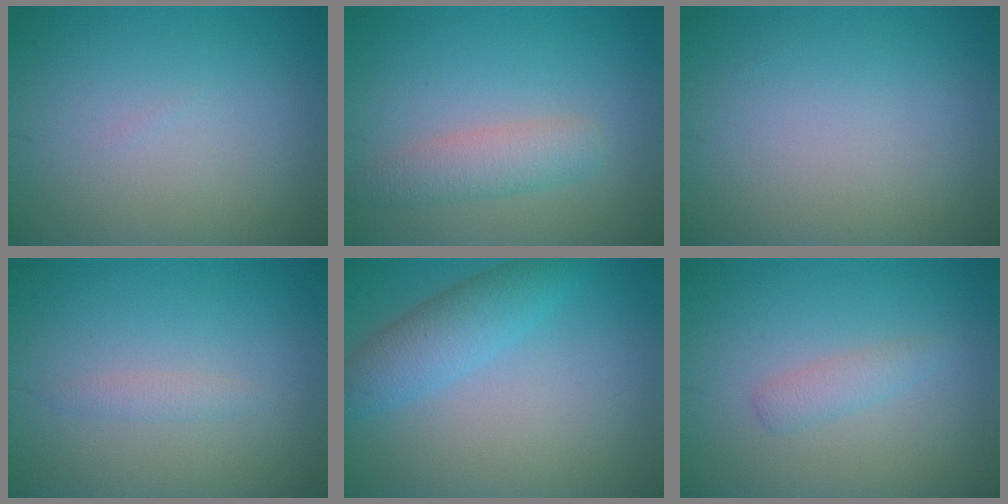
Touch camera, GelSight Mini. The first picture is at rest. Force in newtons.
{"total": 3.0, "press": 3.0, "slide": 0.1}
{"total": 0.0}
{"total": 1.0, "press": 1.0, "slide": 0.1}
{"total": 3.8, "press": 3.8, "slide": 0.1}
{"total": 1.4, "press": 1.4, "slide": 0.0}